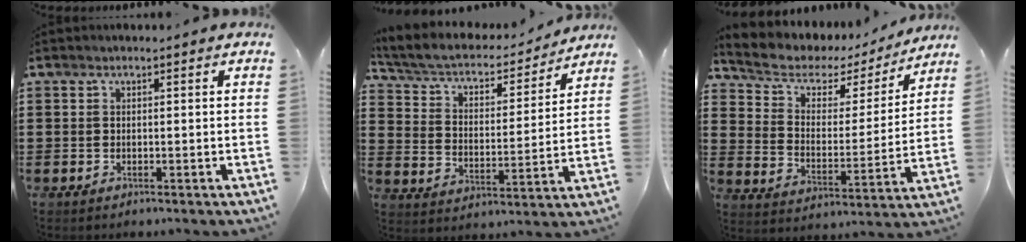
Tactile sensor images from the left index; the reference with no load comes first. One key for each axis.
{"total": 4.5, "fx": 3.7, "fy": 1.6, "fz": 2.0, "tx": -0.059, "ty": -0.029, "tz": 0.055}
{"total": 5.0, "fx": 3.6, "fy": 3.0, "fz": 1.7, "tx": -0.062, "ty": -0.019, "tz": 0.055}